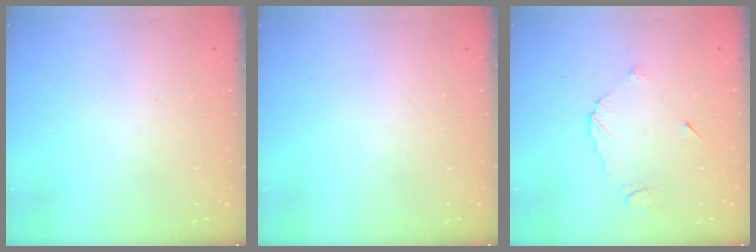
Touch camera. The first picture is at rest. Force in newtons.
{"total": 0.0}
{"total": 4.8, "press": 4.8, "slide": 0.1}